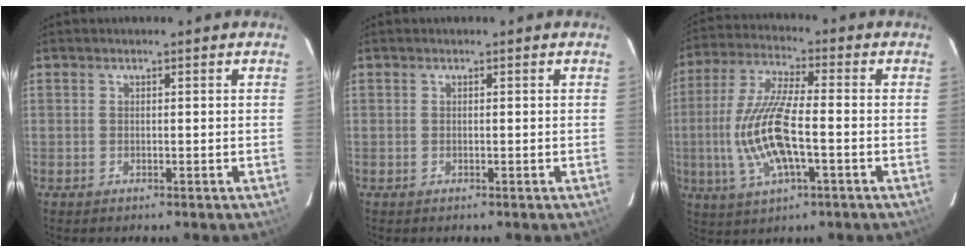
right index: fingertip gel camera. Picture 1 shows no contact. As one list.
[{"total": 0.0}, {"total": 14.0, "force": [-2.8, 4.0, 13.1], "torque": [-0.273, -0.005, -0.053]}]